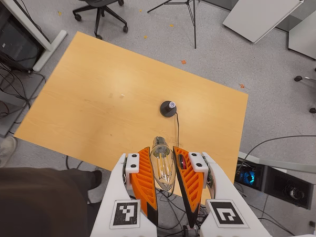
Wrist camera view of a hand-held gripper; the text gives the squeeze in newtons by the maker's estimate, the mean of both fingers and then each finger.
{"total": 13.0, "left": 14.4, "right": 11.6}